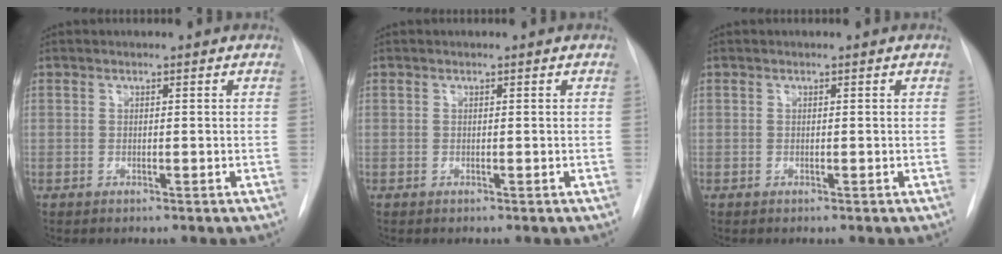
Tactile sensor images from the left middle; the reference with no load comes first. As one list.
[{"total": 0.0}, {"total": 0.0}]